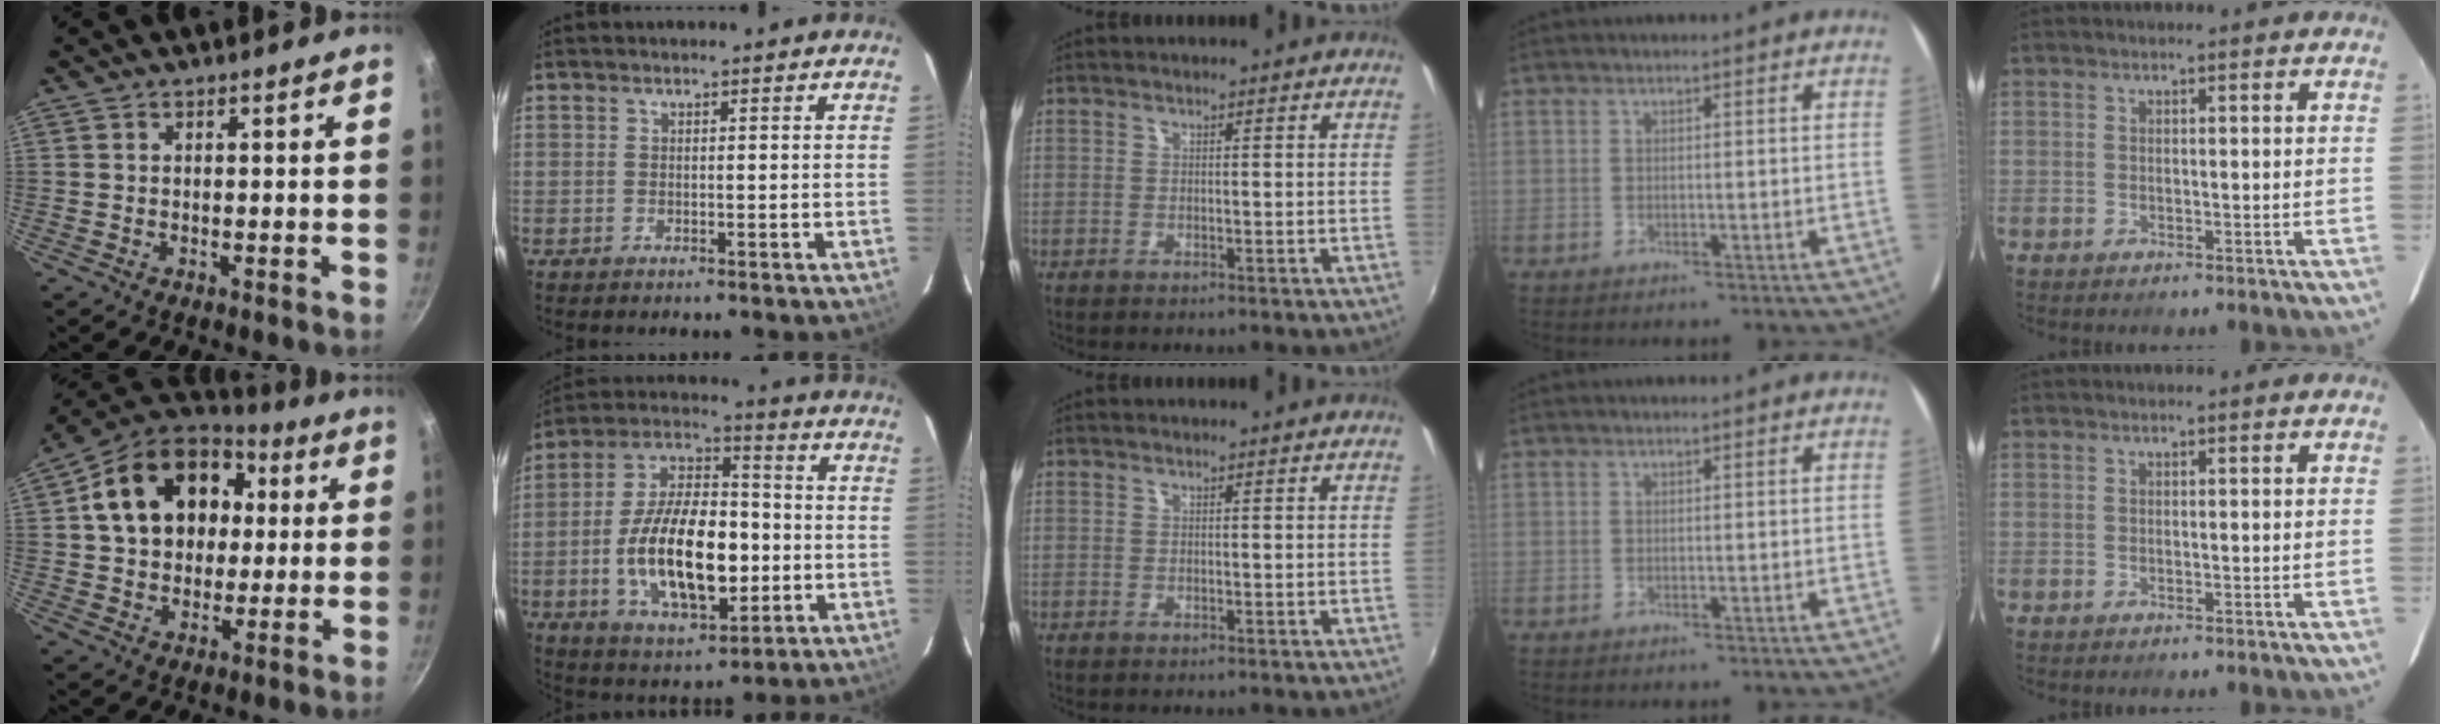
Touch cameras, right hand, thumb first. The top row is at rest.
{"thumb": {"total": 20.5, "force": [4.4, 15.4, 12.7], "torque": [-0.196, 0.027, 0.069]}, "index": {"total": 20.1, "force": [-3.6, 9.7, 17.2], "torque": [-0.333, 0.007, -0.053]}}